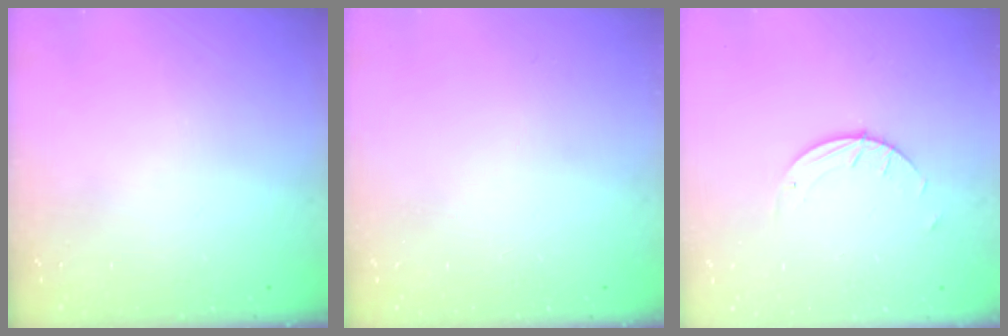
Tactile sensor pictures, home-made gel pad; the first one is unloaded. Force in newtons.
{"total": 0.0}
{"total": 1.5, "press": 1.5, "slide": 0.1}